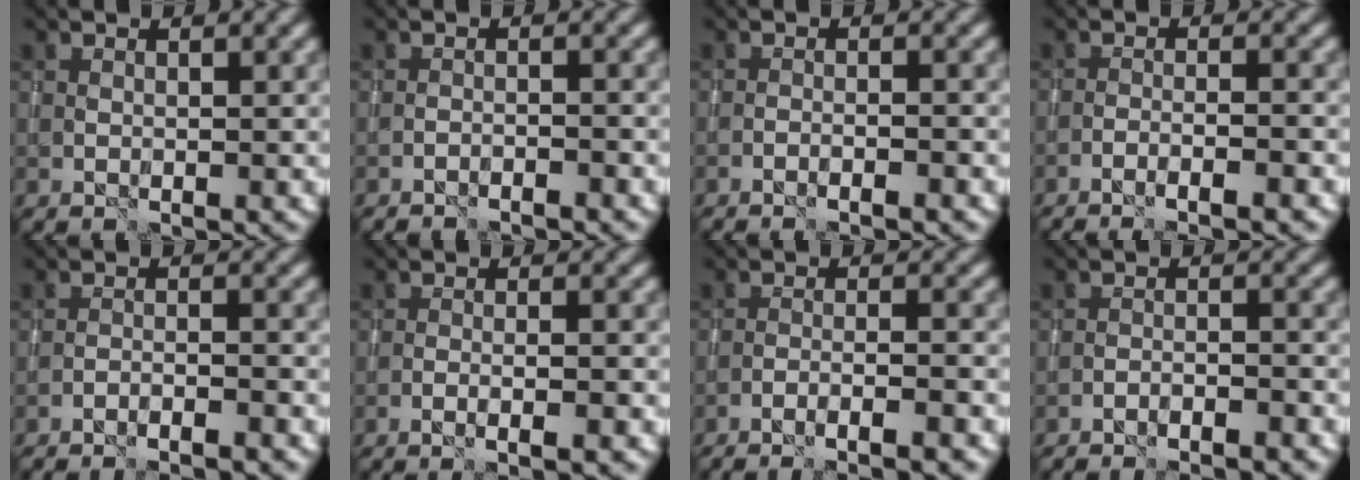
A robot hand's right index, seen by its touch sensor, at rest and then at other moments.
{"total": 1.7, "force": [-1.6, 0.1, 0.5], "torque": [-0.011, 0.008, -0.029]}
{"total": 2.1, "force": [-1.7, 0.3, 1.2], "torque": [-0.022, 0.010, -0.033]}
{"total": 3.8, "force": [-2.9, 0.5, 2.5], "torque": [-0.037, 0.006, -0.056]}
{"total": 3.0, "force": [-2.7, 0.4, 1.2], "torque": [-0.016, 0.005, -0.046]}
{"total": 3.0, "force": [-1.5, 0.6, 2.5], "torque": [-0.032, 0.014, -0.032]}
{"total": 4.7, "force": [-3.6, 0.6, 2.9], "torque": [-0.041, 0.006, -0.065]}
{"total": 3.5, "force": [-3.2, 0.5, 1.2], "torque": [-0.015, 0.008, -0.049]}